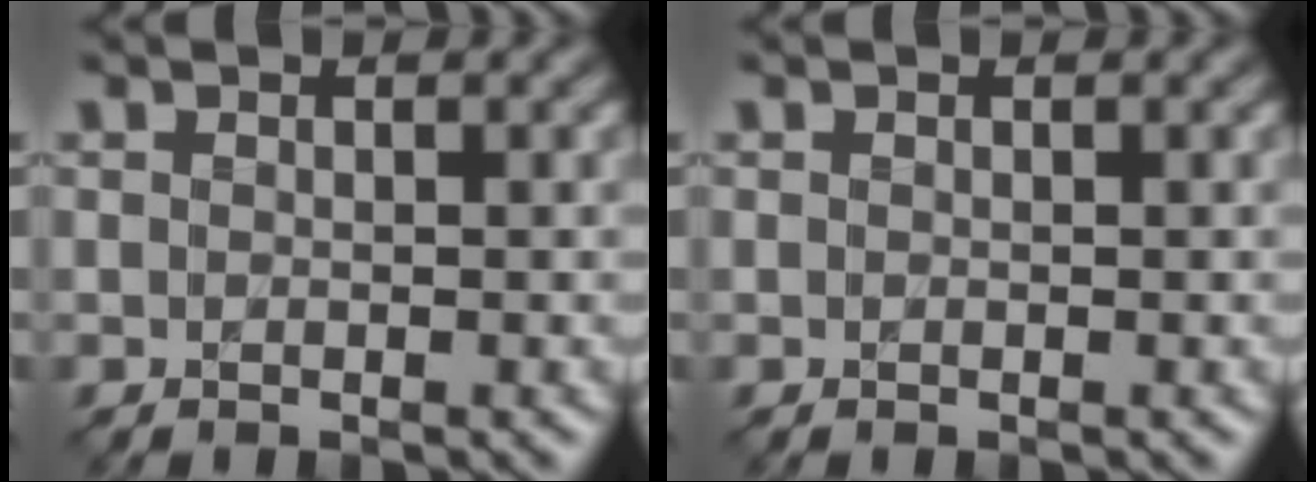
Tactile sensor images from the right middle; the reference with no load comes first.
{"total": 0.0}